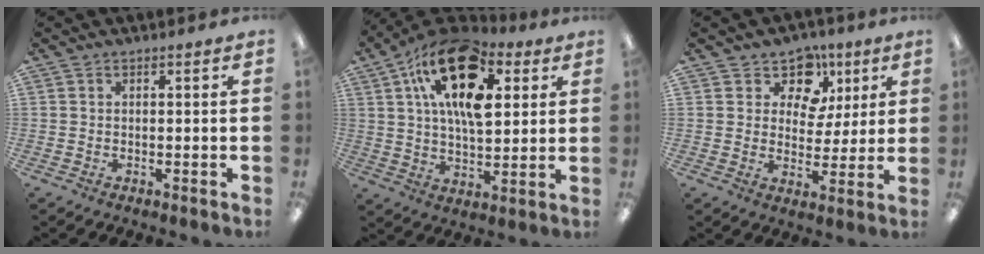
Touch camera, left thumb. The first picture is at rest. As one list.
[{"total": 20.1, "force": [9.2, 10.6, 14.5], "torque": [-0.237, -0.027, 0.155]}, {"total": 11.3, "force": [6.0, 8.3, 4.8], "torque": [-0.073, -0.029, 0.110]}]